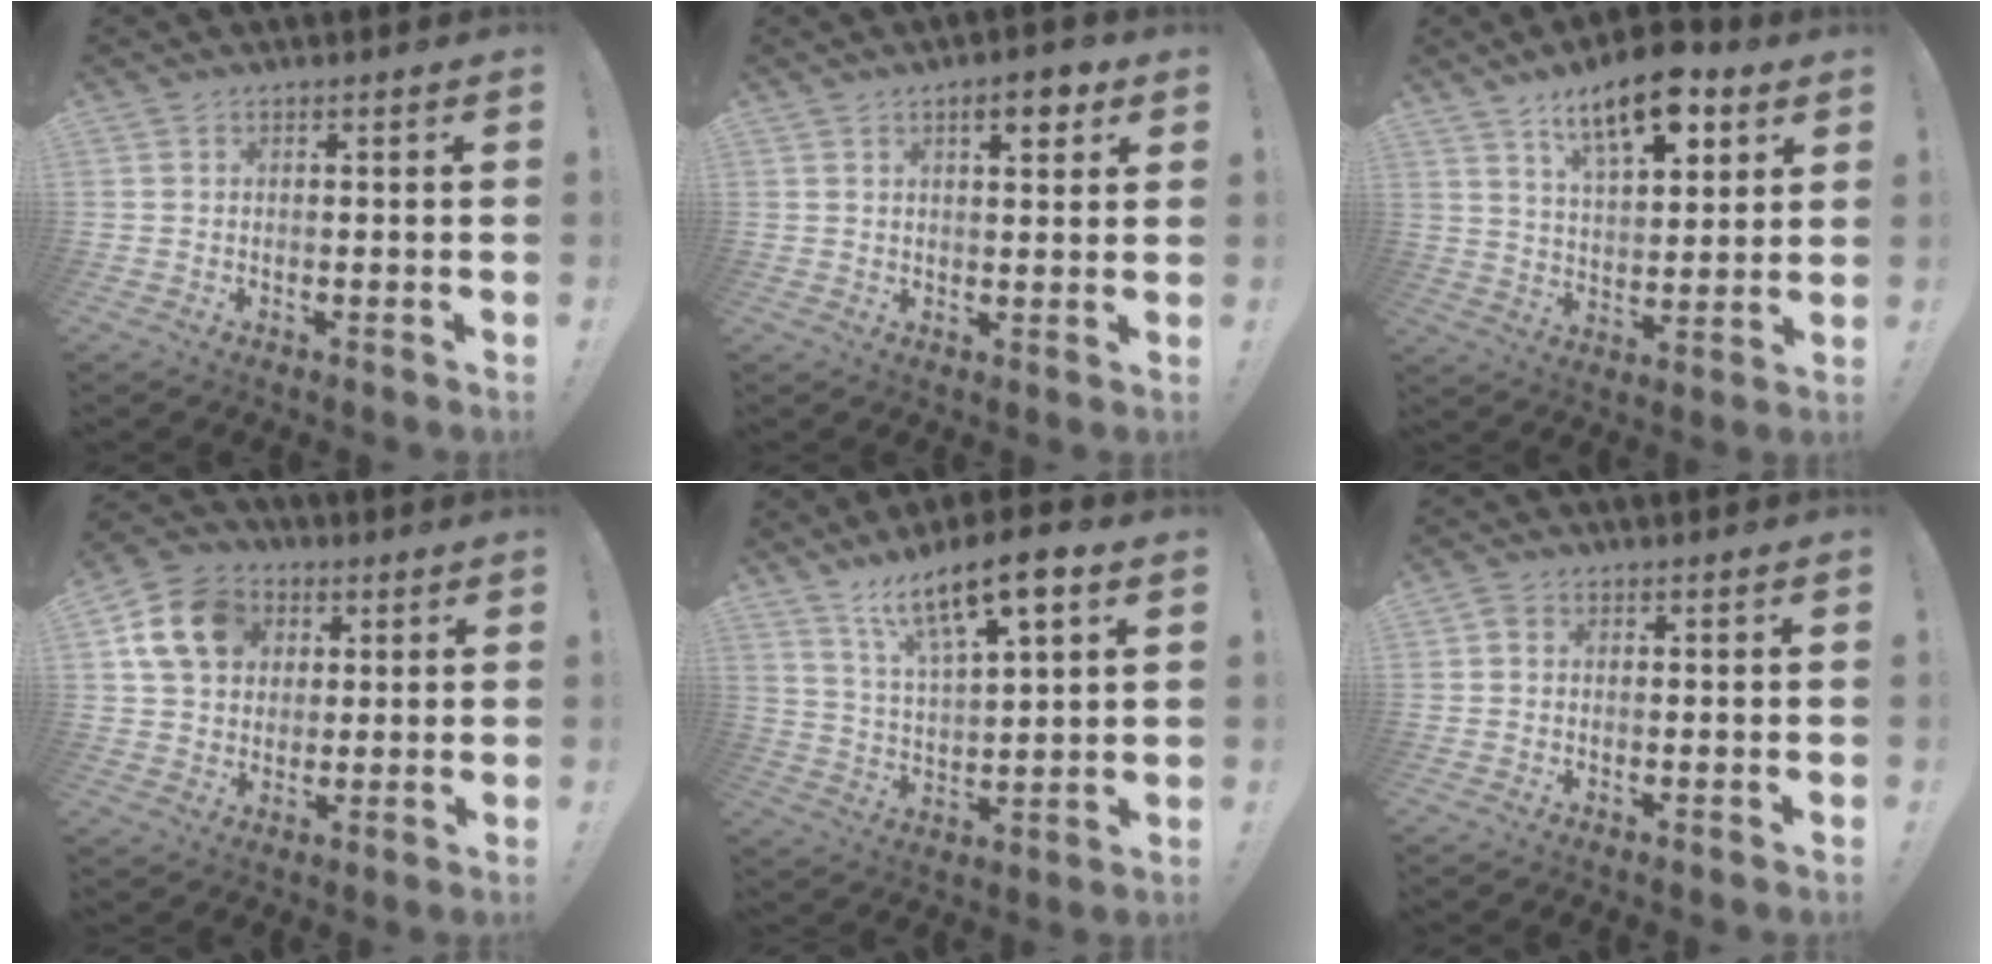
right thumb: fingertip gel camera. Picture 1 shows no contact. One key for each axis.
{"total": 5.9, "fx": 3.1, "fy": 2.4, "fz": 4.4, "tx": -0.046, "ty": -0.011, "tz": 0.045}
{"total": 15.6, "fx": 9.0, "fy": 6.6, "fz": 10.9, "tx": -0.169, "ty": -0.038, "tz": 0.153}
{"total": 14.1, "fx": 4.7, "fy": 11.1, "fz": 7.3, "tx": -0.112, "ty": -0.004, "tz": 0.100}
{"total": 14.2, "fx": 9.3, "fy": 3.9, "fz": 9.9, "tx": -0.170, "ty": -0.045, "tz": 0.154}
{"total": 1.0, "fx": 0.0, "fy": 0.9, "fz": 0.3, "tx": -0.013, "ty": 0.006, "tz": 0.001}